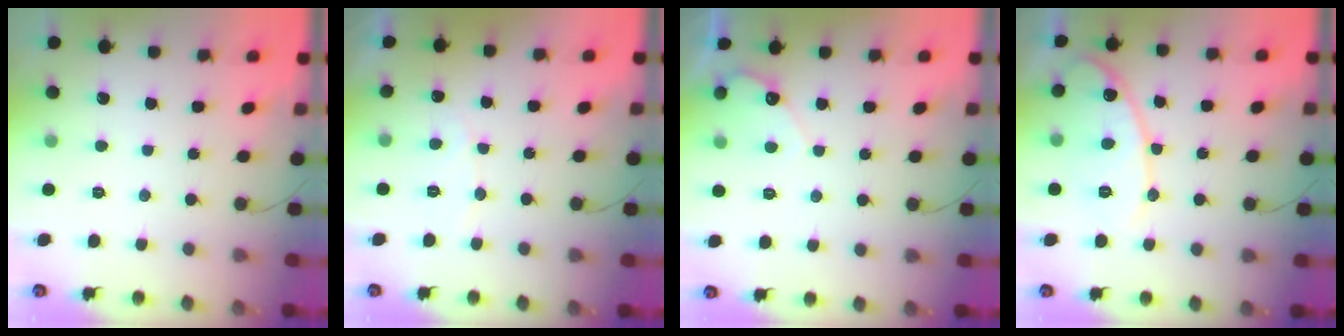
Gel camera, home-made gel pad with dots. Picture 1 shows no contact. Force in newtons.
{"total": 4.8, "press": 4.8, "slide": 0.4}
{"total": 4.8, "press": 4.8, "slide": 0.3}
{"total": 13.1, "press": 13.1, "slide": 1.3}